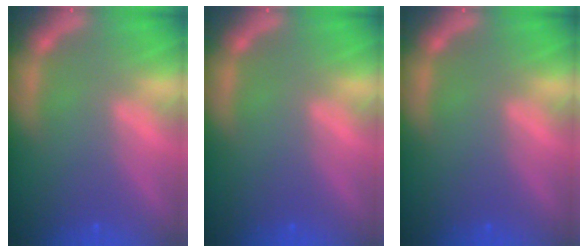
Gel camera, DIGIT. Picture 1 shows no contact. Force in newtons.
{"total": 0.0}
{"total": 0.0}